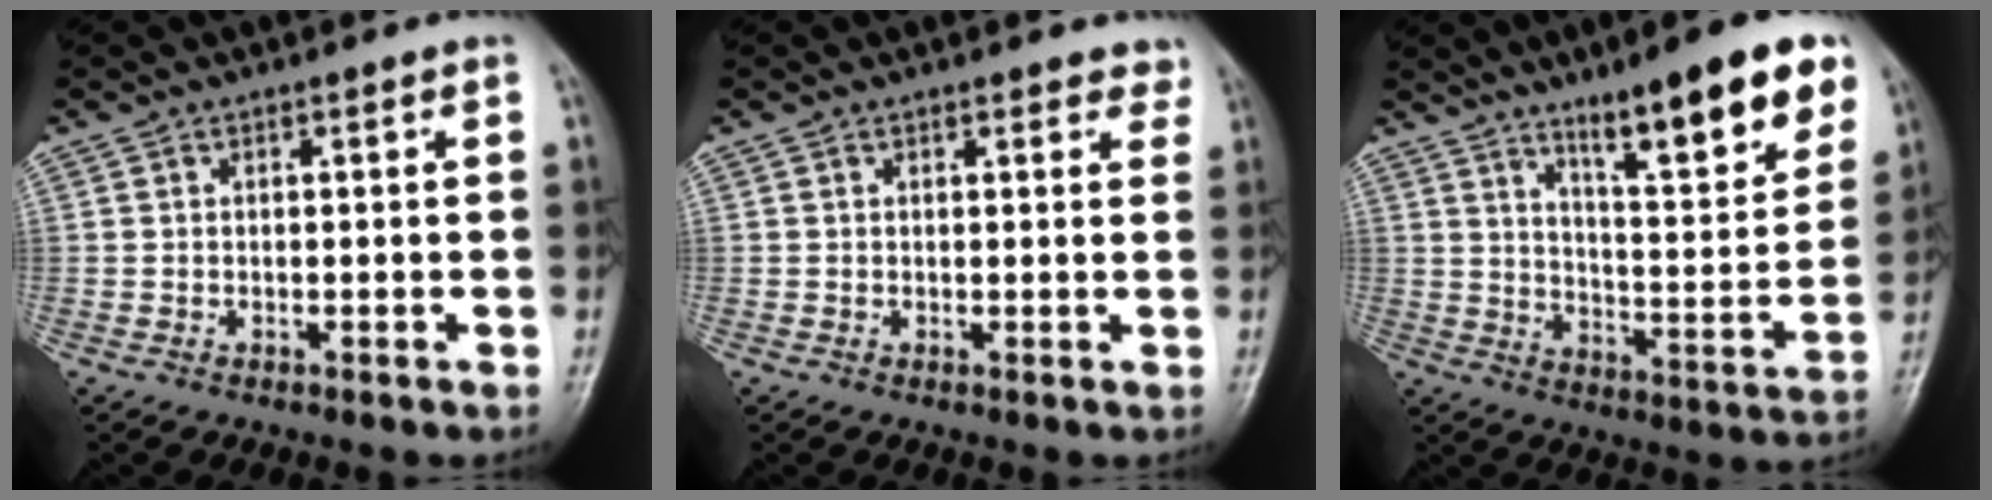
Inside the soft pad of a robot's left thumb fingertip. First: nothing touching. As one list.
[{"total": 2.8, "force": [2.2, 1.3, 1.1], "torque": [0.014, -0.006, 0.016]}, {"total": 17.4, "force": [10.9, 3.9, 12.9], "torque": [-0.155, -0.056, 0.169]}]